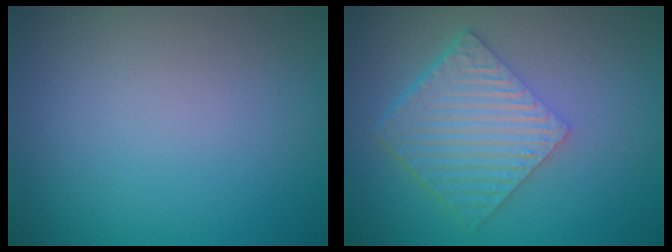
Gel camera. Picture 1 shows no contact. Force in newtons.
{"total": 6.0, "press": 4.2, "slide": 4.2}